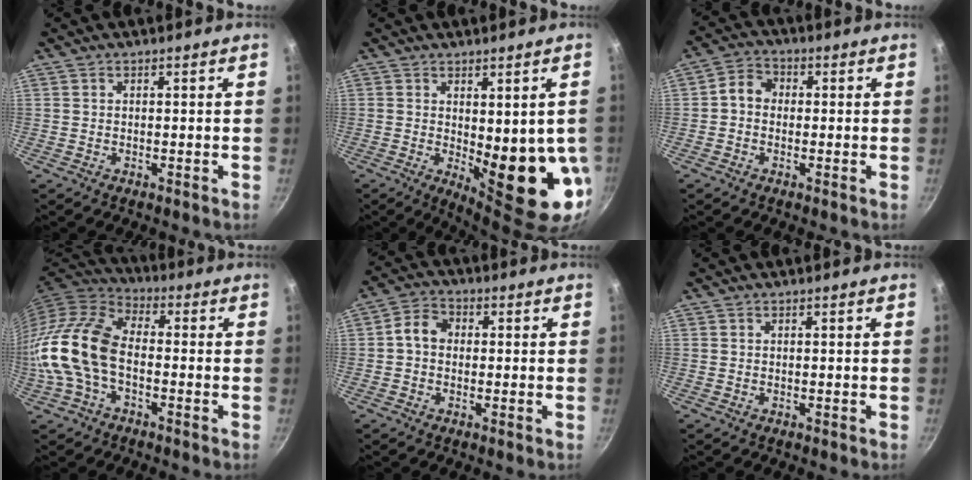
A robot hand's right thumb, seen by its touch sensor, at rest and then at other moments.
{"total": 14.2, "force": [-1.0, 4.9, 13.3], "torque": [-0.155, -0.029, 0.005]}
{"total": 4.7, "force": [-0.1, 3.9, 2.7], "torque": [-0.034, 0.014, -0.018]}
{"total": 14.8, "force": [-2.9, 8.9, 11.5], "torque": [-0.217, 0.035, -0.071]}
{"total": 5.0, "force": [0.1, 4.0, 3.0], "torque": [-0.043, 0.015, -0.014]}
{"total": 0.0}